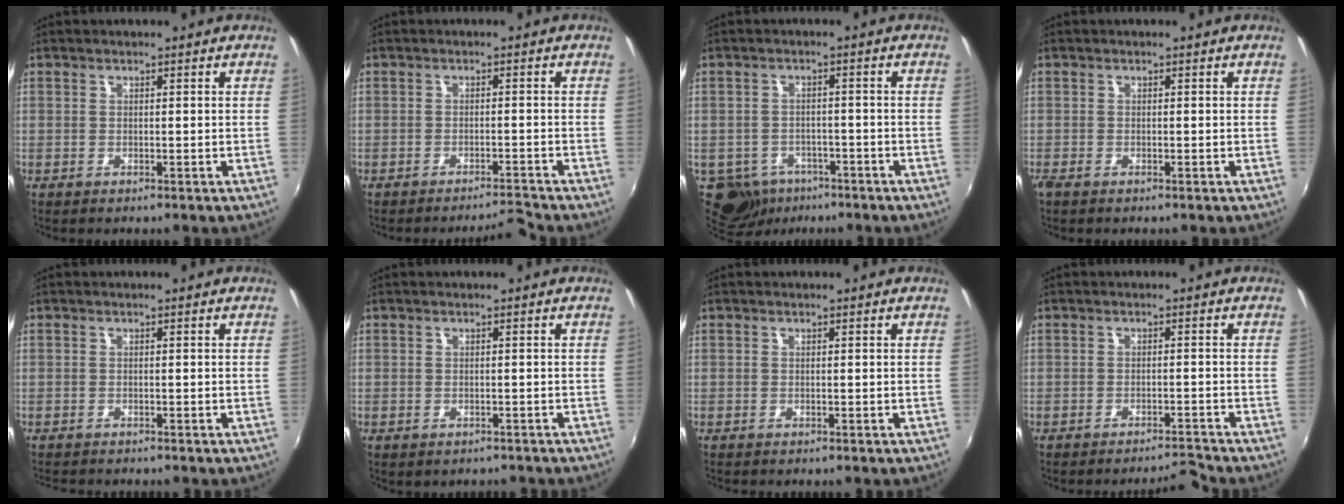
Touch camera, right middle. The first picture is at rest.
{"total": 3.0, "force": [-2.9, -0.6, 0.1], "torque": [-0.010, 0.001, -0.049]}
{"total": 10.3, "force": [-5.8, 7.7, 3.6], "torque": [-0.105, -0.005, -0.076]}
{"total": 0.9, "force": [-0.8, 0.4, 0.4], "torque": [-0.009, -0.005, -0.016]}
{"total": 1.8, "force": [-1.7, 0.2, 0.5], "torque": [-0.013, -0.011, -0.027]}
{"total": 1.7, "force": [-1.3, 0.9, 0.7], "torque": [-0.015, -0.006, -0.014]}
{"total": 0.0}
{"total": 3.0, "force": [-3.0, -0.3, 0.2], "torque": [-0.008, 0.000, -0.049]}